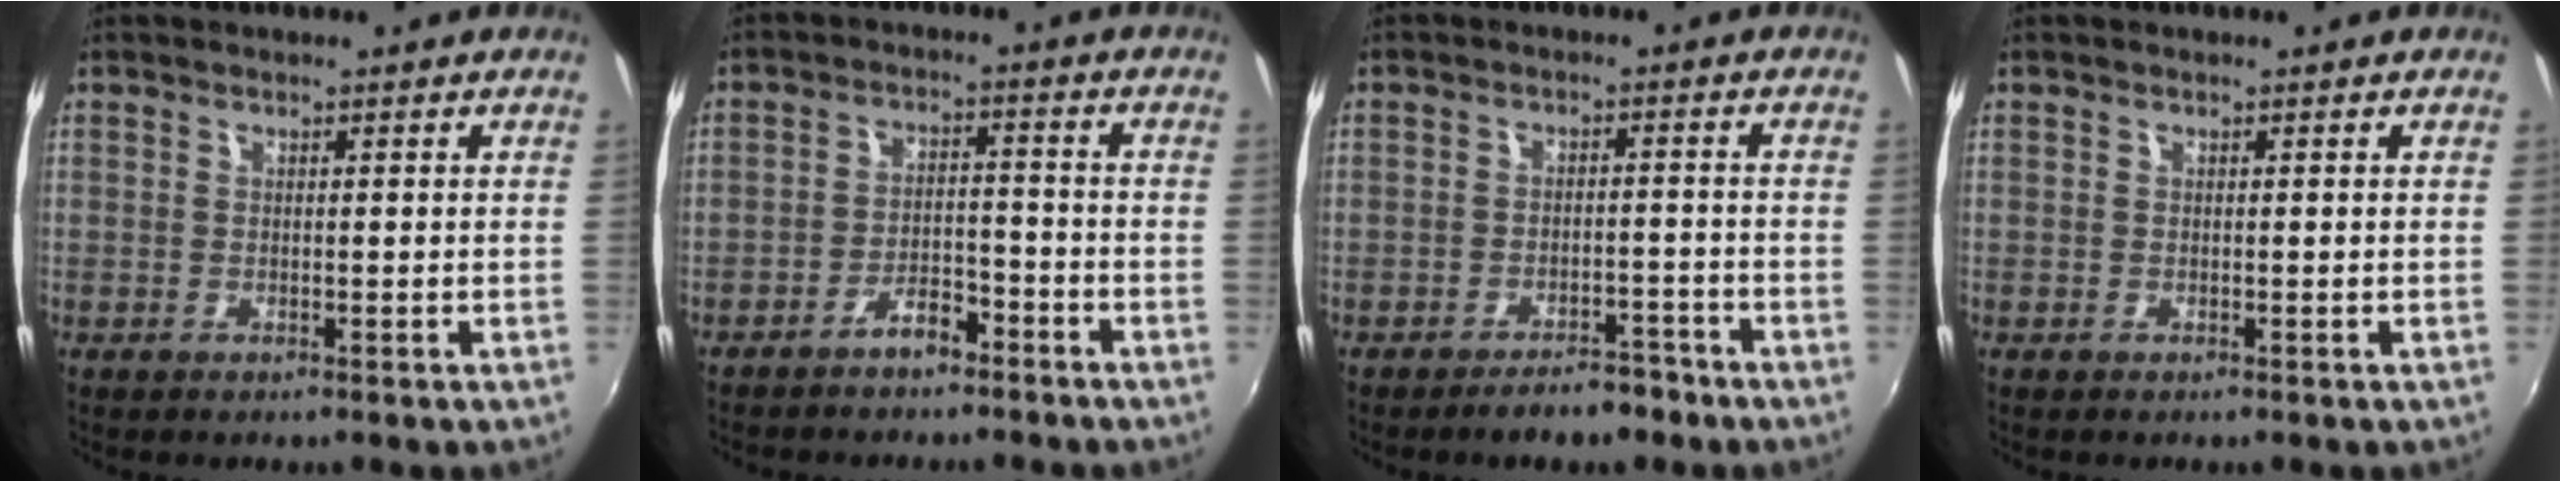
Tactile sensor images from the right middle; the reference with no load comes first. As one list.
[{"total": 5.0, "force": [-4.0, 1.8, 2.2], "torque": [-0.056, 0.016, -0.060]}, {"total": 5.5, "force": [-4.5, 2.2, 2.4], "torque": [-0.051, 0.008, -0.056]}, {"total": 0.0}]